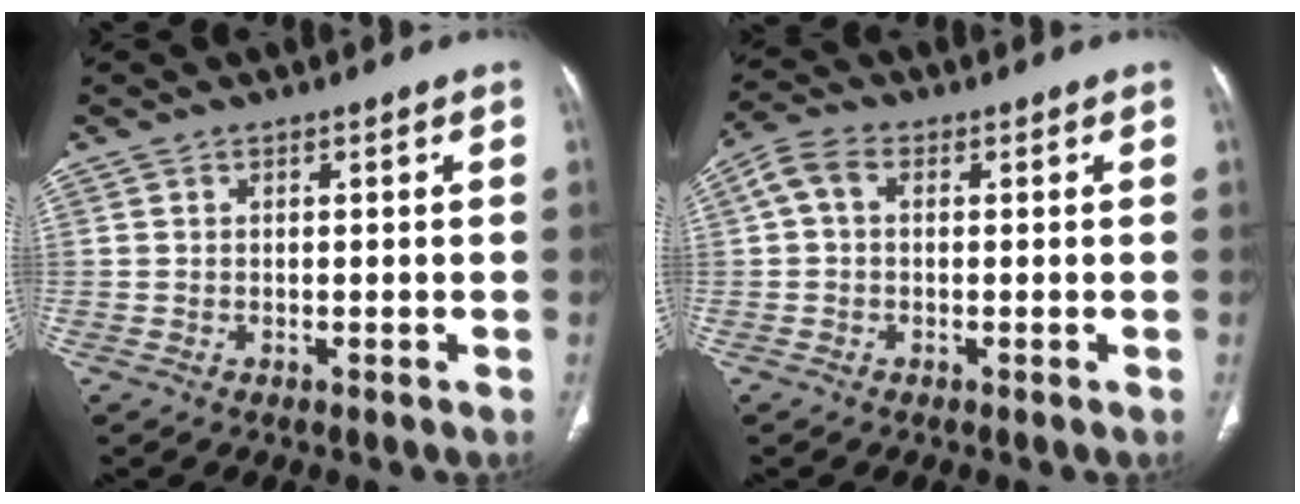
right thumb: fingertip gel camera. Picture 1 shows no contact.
{"total": 4.4, "force": [0.5, 3.0, 3.2], "torque": [-0.064, 0.015, 0.003]}